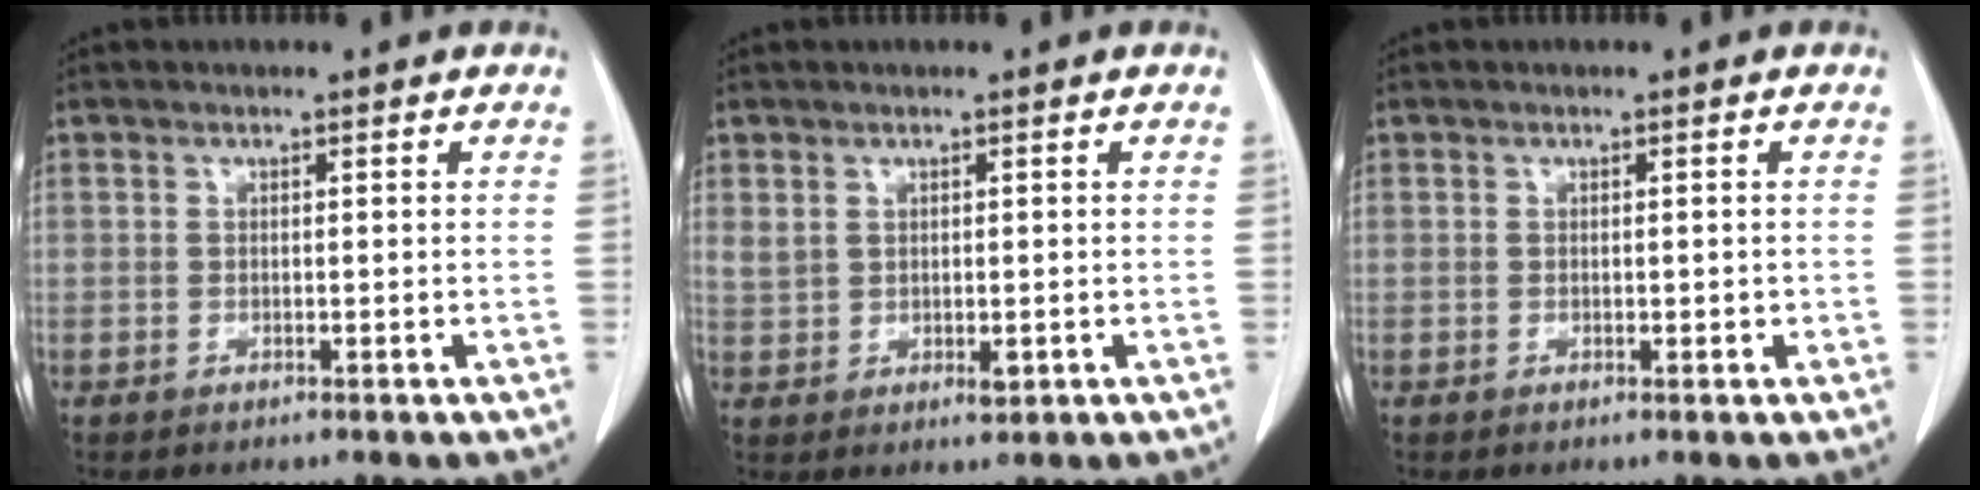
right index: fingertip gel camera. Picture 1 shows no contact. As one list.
[{"total": 3.0, "force": [0.4, 1.9, 2.4], "torque": [-0.042, -0.001, 0.017]}, {"total": 0.9, "force": [-0.1, 0.5, 0.8], "torque": [-0.010, 0.001, -0.001]}]